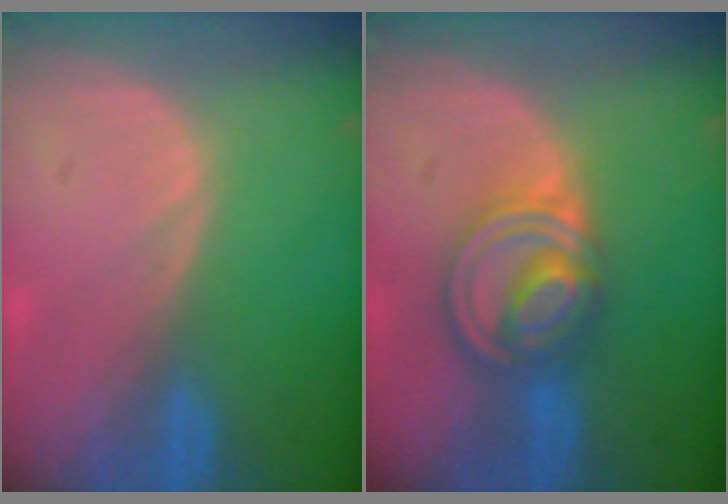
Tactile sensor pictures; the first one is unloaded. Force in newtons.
{"total": 7.9, "press": 6.9, "slide": 3.9}